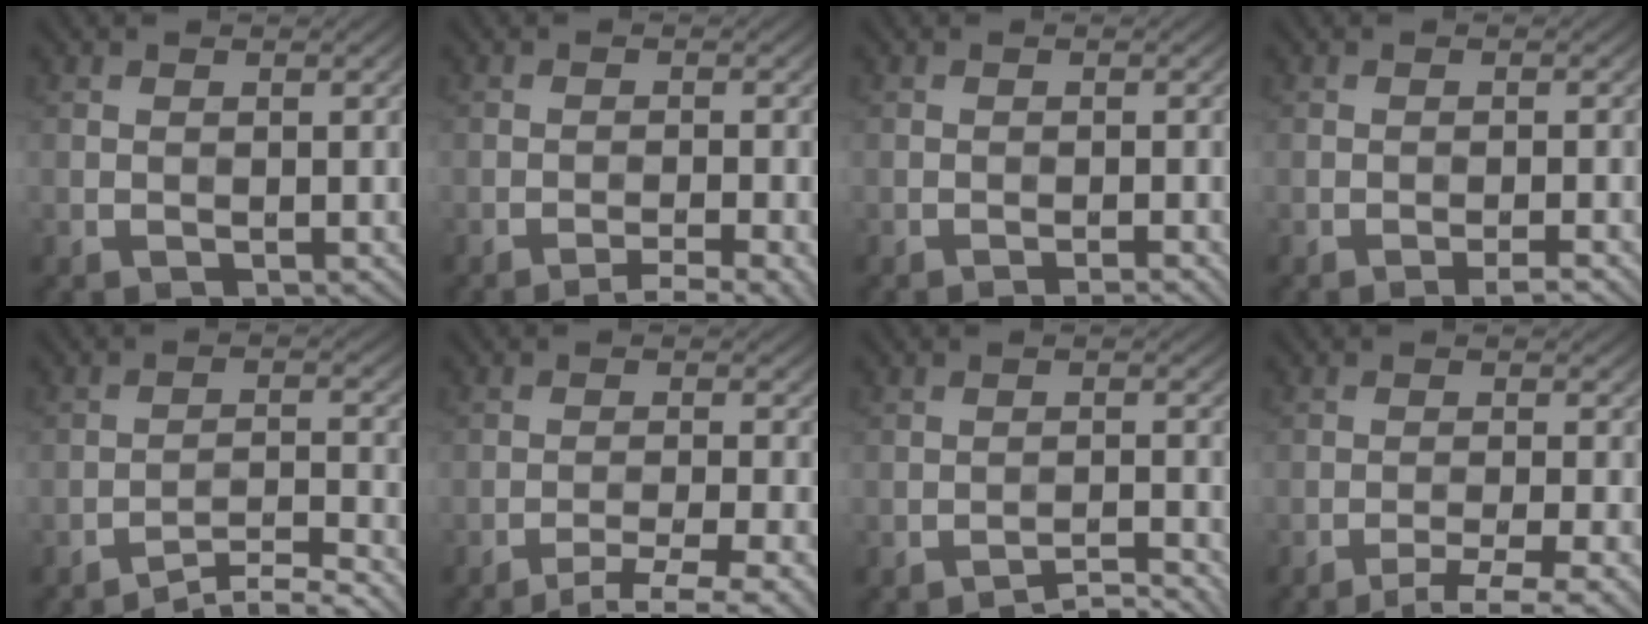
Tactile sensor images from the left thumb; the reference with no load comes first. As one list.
[{"total": 4.0, "force": [-2.7, 0.6, 2.8], "torque": [-0.040, 0.010, -0.046]}, {"total": 1.5, "force": [-1.0, 0.2, 1.1], "torque": [-0.008, 0.006, -0.018]}, {"total": 1.6, "force": [-1.1, 0.0, 1.1], "torque": [-0.013, 0.008, -0.021]}, {"total": 5.6, "force": [-4.9, 0.7, 2.6], "torque": [-0.043, 0.014, -0.080]}, {"total": 5.2, "force": [-3.5, 0.8, 3.7], "torque": [-0.064, 0.006, -0.059]}, {"total": 2.9, "force": [-2.6, 0.2, 1.2], "torque": [-0.008, 0.012, -0.046]}, {"total": 4.4, "force": [-2.8, 0.7, 3.3], "torque": [-0.056, 0.004, -0.048]}]